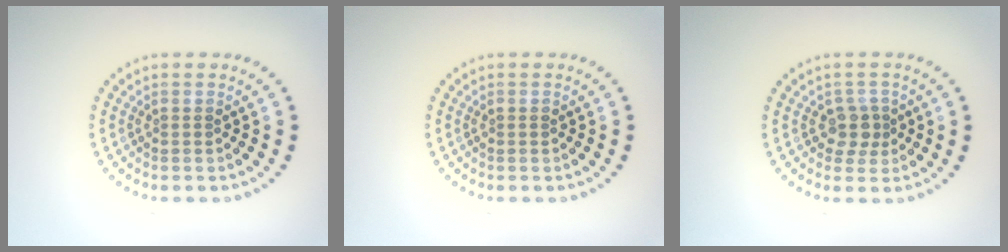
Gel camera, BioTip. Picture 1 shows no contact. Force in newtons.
{"total": 0.5, "press": 0.5, "slide": 0.1}
{"total": 2.0, "press": 1.7, "slide": 1.1}